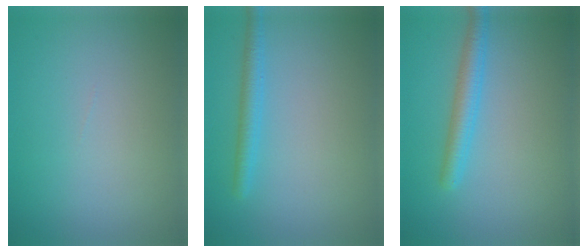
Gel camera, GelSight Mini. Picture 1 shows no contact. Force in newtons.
{"total": 2.0, "press": 2.0, "slide": 0.1}
{"total": 2.7, "press": 2.7, "slide": 0.1}